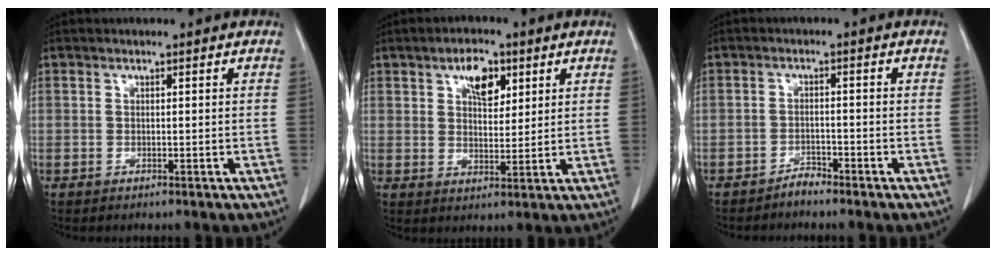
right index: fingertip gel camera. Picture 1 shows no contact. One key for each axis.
{"total": 5.8, "fx": 2.9, "fy": 3.0, "fz": 4.0, "tx": -0.067, "ty": 0.005, "tz": 0.049}
{"total": 1.9, "fx": -1.8, "fy": 0.3, "fz": 0.4, "tx": -0.002, "ty": 0.000, "tz": -0.031}